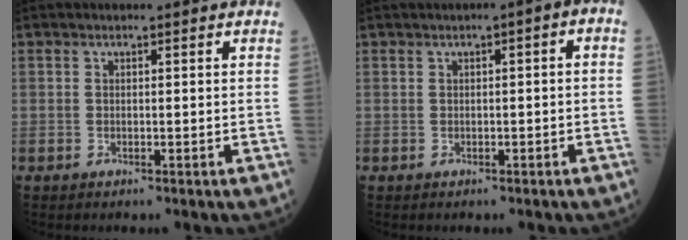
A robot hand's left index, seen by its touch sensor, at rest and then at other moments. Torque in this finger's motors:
{"motor_torque": [0.18, -0.71, -0.11, 0.03]}